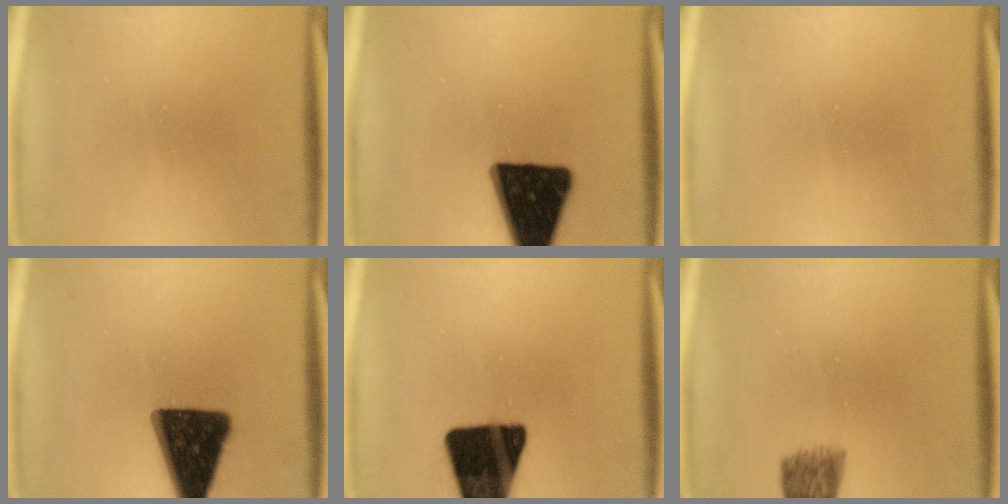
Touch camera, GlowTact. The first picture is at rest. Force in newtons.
{"total": 18.5}
{"total": 0.0}
{"total": 15.9}
{"total": 18.8}
{"total": 5.5}